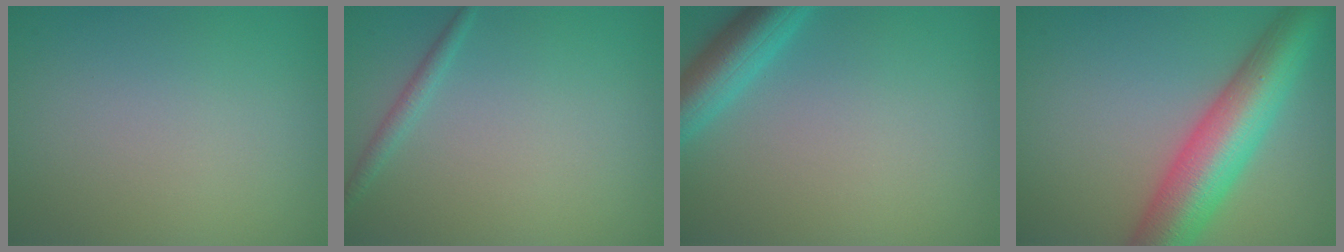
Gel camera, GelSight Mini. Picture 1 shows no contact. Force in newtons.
{"total": 1.2, "press": 1.2, "slide": 0.1}
{"total": 4.4, "press": 4.4, "slide": 0.2}
{"total": 9.0, "press": 9.0, "slide": 0.3}